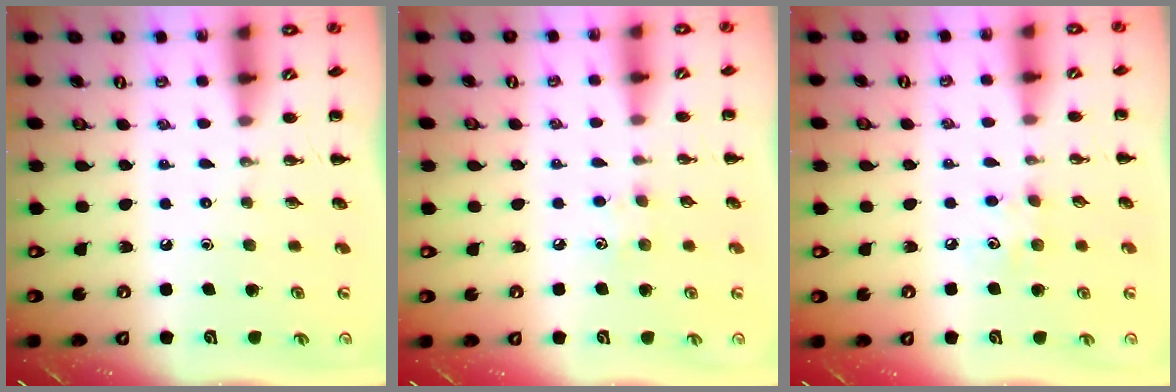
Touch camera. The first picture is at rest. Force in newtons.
{"total": 5.0, "press": 4.8, "slide": 1.4}
{"total": 5.2, "press": 5.1, "slide": 1.3}